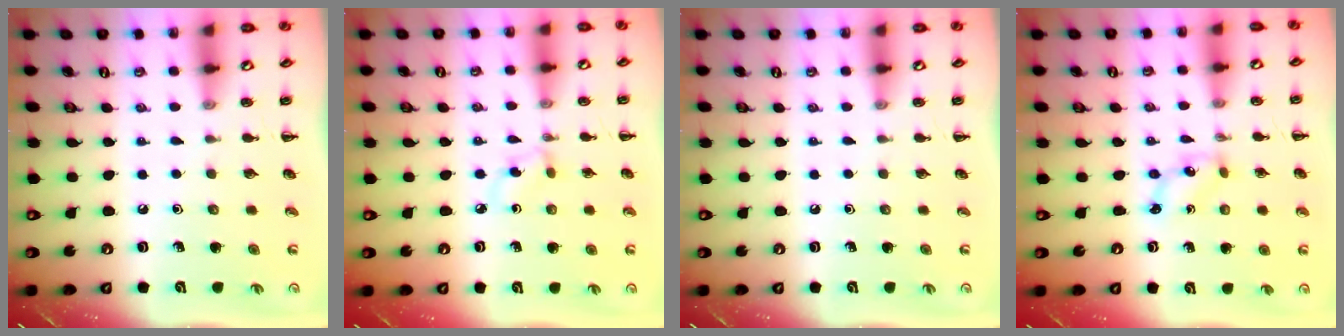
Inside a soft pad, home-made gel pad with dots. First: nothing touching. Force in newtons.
{"total": 2.8, "press": 2.6, "slide": 1.1}
{"total": 0.0}
{"total": 1.6, "press": 1.5, "slide": 0.3}